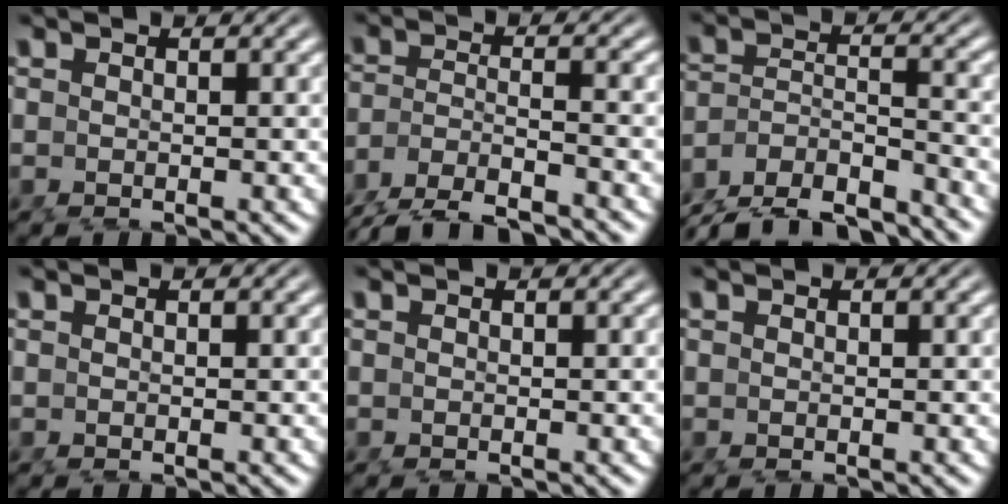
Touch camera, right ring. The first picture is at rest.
{"total": 6.9, "force": [-5.5, 2.6, 3.2], "torque": [-0.059, -0.023, -0.083]}
{"total": 9.5, "force": [-7.8, 4.8, 2.6], "torque": [-0.048, -0.028, -0.135]}
{"total": 0.0}
{"total": 0.0}
{"total": 0.0}